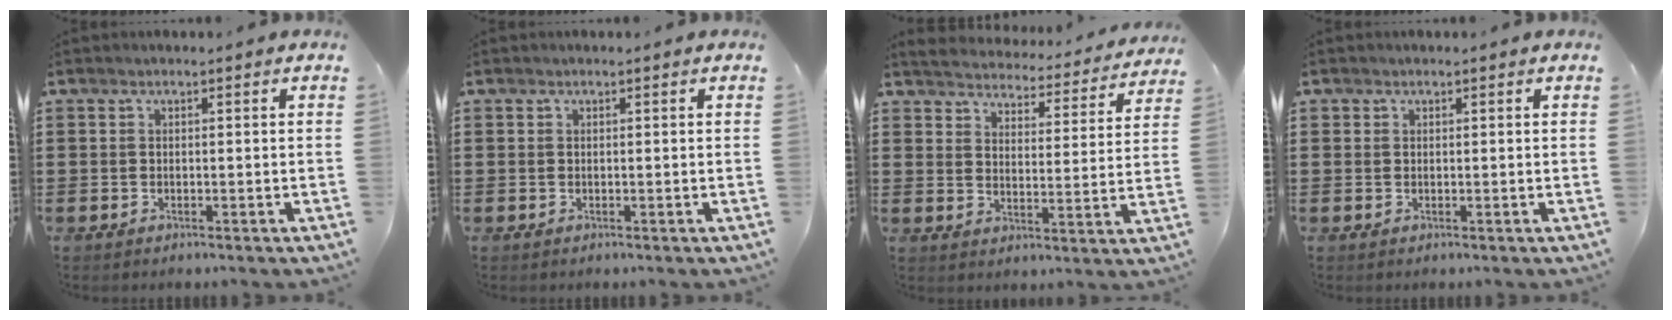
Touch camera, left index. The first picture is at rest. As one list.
[{"total": 0.0}, {"total": 3.9, "force": [3.9, -0.2, -0.2], "torque": [-0.021, -0.037, 0.062]}, {"total": 0.5, "force": [0.3, 0.5, 0.1], "torque": [-0.003, 0.003, 0.006]}]